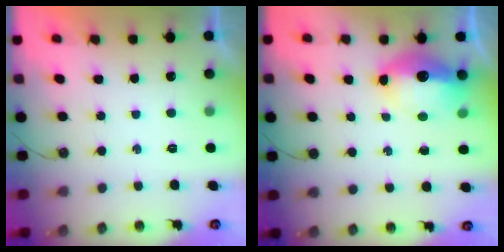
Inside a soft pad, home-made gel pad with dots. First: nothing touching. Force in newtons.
{"total": 14.5, "press": 12.7, "slide": 6.9}